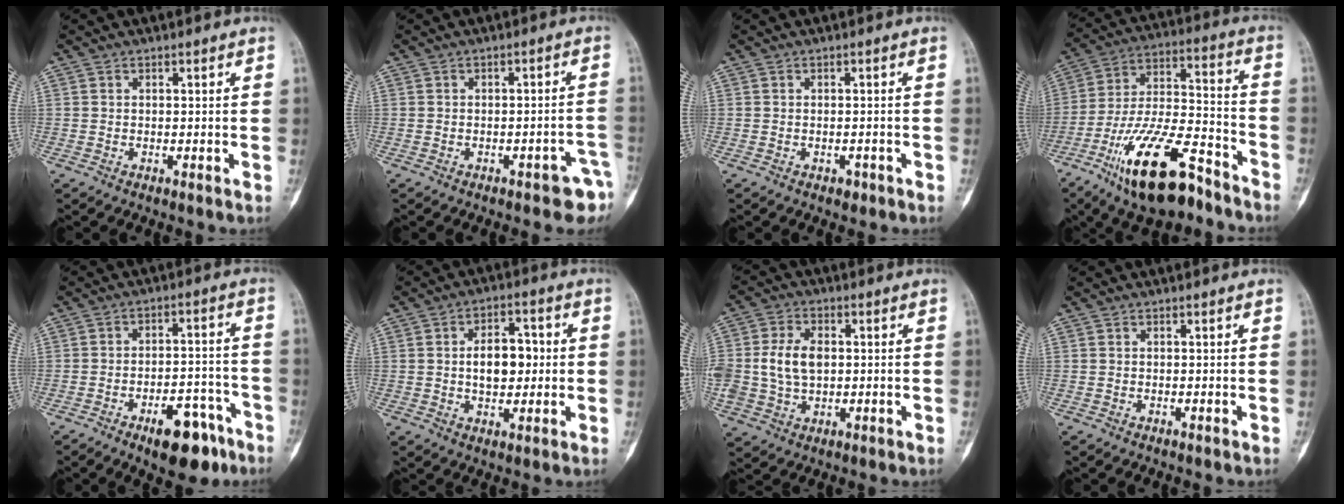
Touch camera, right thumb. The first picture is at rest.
{"total": 5.9, "force": [-3.3, 2.4, 4.2], "torque": [-0.033, 0.029, -0.036]}
{"total": 1.3, "force": [-0.8, 0.9, 0.6], "torque": [-0.007, 0.007, -0.008]}
{"total": 20.8, "force": [-13.0, 7.5, 14.4], "torque": [-0.269, 0.075, -0.228]}
{"total": 11.6, "force": [-6.9, 5.1, 7.8], "torque": [-0.087, 0.050, -0.095]}
{"total": 8.8, "force": [0.3, 5.4, 6.9], "torque": [-0.079, 0.013, 0.004]}
{"total": 8.9, "force": [0.4, 6.2, 6.4], "torque": [-0.121, 0.008, 0.012]}
{"total": 0.0}